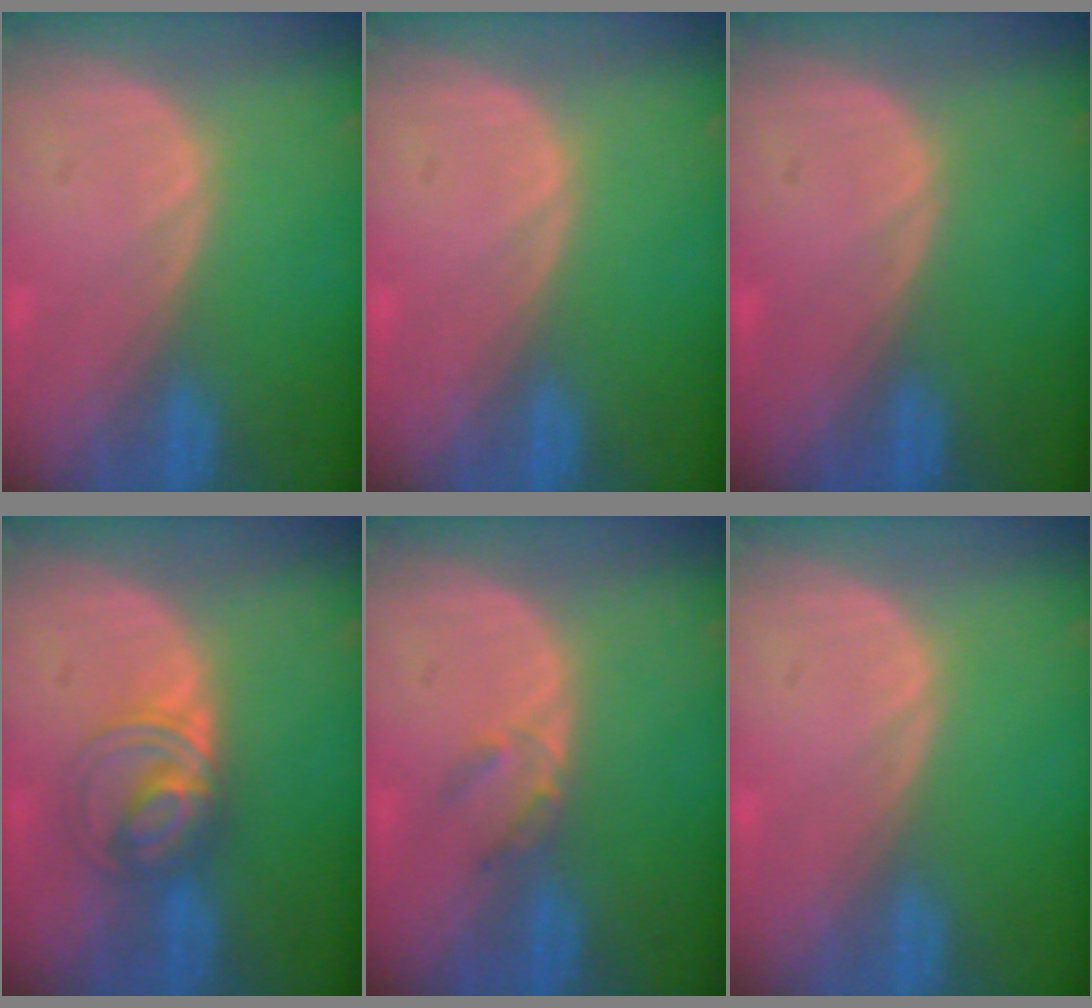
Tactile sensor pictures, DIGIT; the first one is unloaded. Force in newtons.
{"total": 0.0}
{"total": 0.0}
{"total": 5.4, "press": 5.4, "slide": 0.5}
{"total": 2.3, "press": 2.0, "slide": 1.1}
{"total": 0.0}